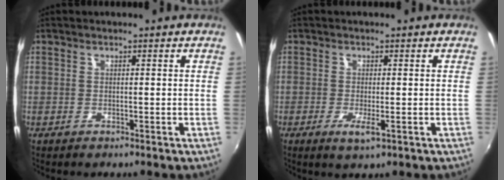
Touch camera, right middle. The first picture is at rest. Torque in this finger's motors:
{"motor_torque": [1.03, -1.11, 0.00, 0.03]}